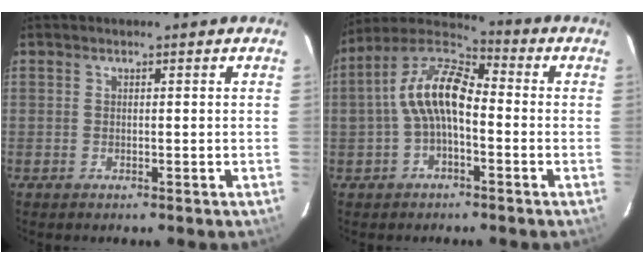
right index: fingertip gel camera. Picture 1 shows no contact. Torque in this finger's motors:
{"motor_torque": [1.50, 0.37, 0.50, 0.21]}